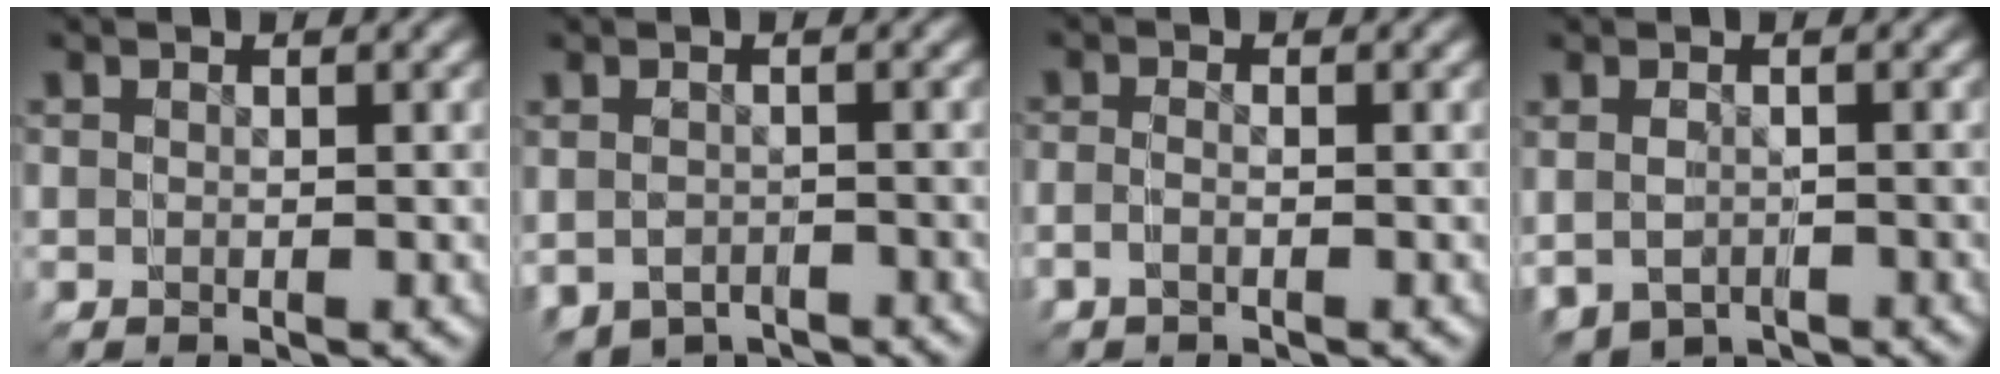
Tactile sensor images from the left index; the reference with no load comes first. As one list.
[{"total": 1.3, "force": [-1.0, -0.5, -0.7], "torque": [0.000, -0.008, -0.010]}, {"total": 3.3, "force": [-2.0, -2.6, -0.6], "torque": [0.006, 0.000, -0.032]}, {"total": 1.0, "force": [-1.0, -0.2, -0.1], "torque": [-0.003, -0.007, -0.010]}]